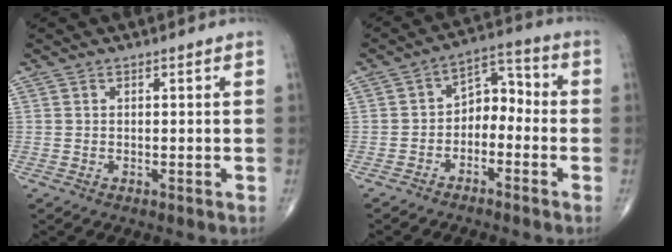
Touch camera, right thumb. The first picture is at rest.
{"total": 7.2, "force": [-2.5, 4.9, 4.6], "torque": [-0.044, 0.050, -0.054]}